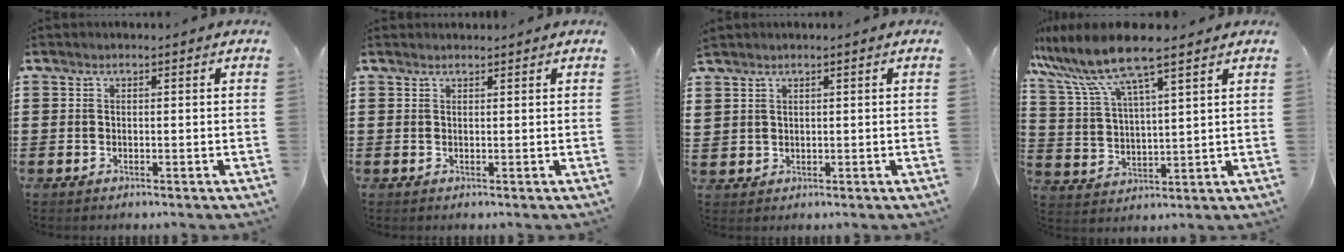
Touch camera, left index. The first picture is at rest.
{"total": 0.5, "force": [0.5, 0.1, 0.0], "torque": [-0.001, 0.001, 0.011]}
{"total": 1.5, "force": [1.3, 0.7, 0.2], "torque": [-0.006, 0.002, 0.027]}
{"total": 9.3, "force": [7.4, 0.8, 5.6], "torque": [-0.133, -0.027, 0.129]}